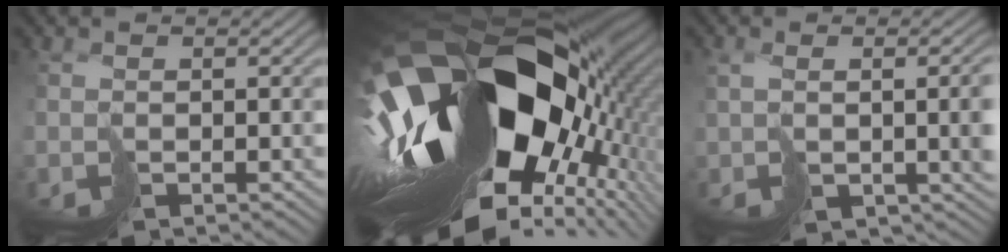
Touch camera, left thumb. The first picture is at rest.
{"total": 20.7, "force": [-2.0, 12.0, 16.8], "torque": [-0.328, -0.057, 0.005]}
{"total": 5.5, "force": [0.5, 2.3, 4.9], "torque": [-0.098, -0.011, 0.032]}